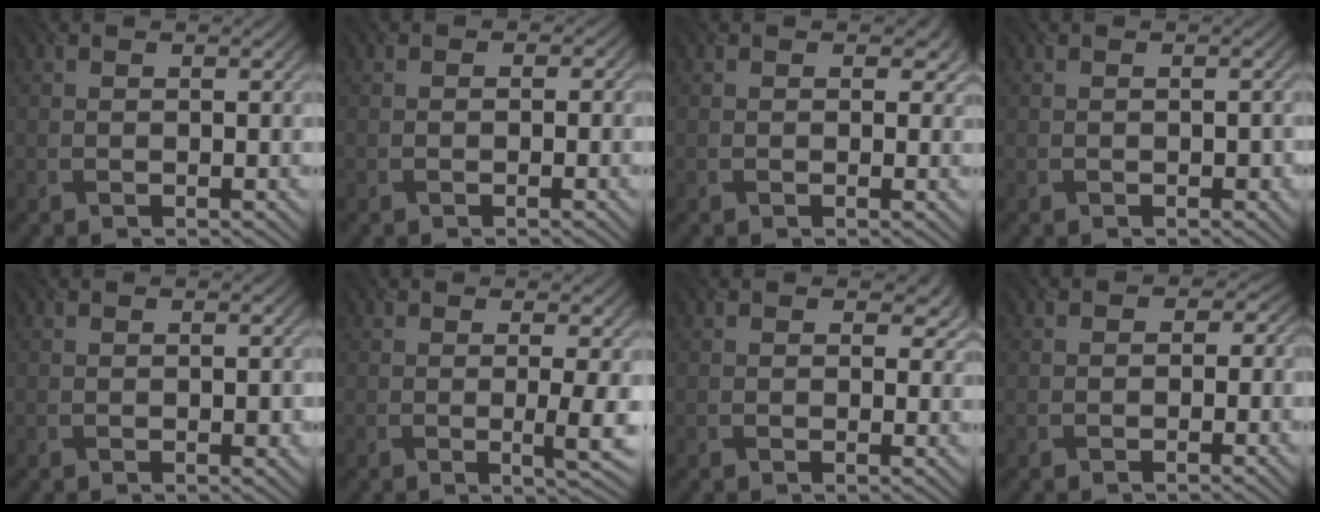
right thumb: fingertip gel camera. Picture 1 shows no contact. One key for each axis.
{"total": 0.6, "fx": -0.3, "fy": 0.6, "fz": 0.0, "tx": 0.004, "ty": -0.006, "tz": -0.006}
{"total": 1.0, "fx": 0.3, "fy": 0.9, "fz": 0.4, "tx": -0.010, "ty": -0.008, "tz": -0.001}
{"total": 0.8, "fx": -0.3, "fy": 0.6, "fz": 0.4, "tx": -0.005, "ty": -0.006, "tz": -0.003}
{"total": 0.9, "fx": -0.2, "fy": 0.5, "fz": 0.7, "tx": -0.010, "ty": -0.004, "tz": 0.000}
{"total": 3.1, "fx": 0.0, "fy": 0.3, "fz": 3.1, "tx": -0.059, "ty": -0.002, "tz": -0.002}
{"total": 1.5, "fx": 0.8, "fy": 1.2, "fz": 0.7, "tx": -0.015, "ty": -0.009, "tz": 0.005}
{"total": 1.8, "fx": -0.3, "fy": 1.6, "fz": 0.6, "tx": 0.000, "ty": -0.003, "tz": -0.010}